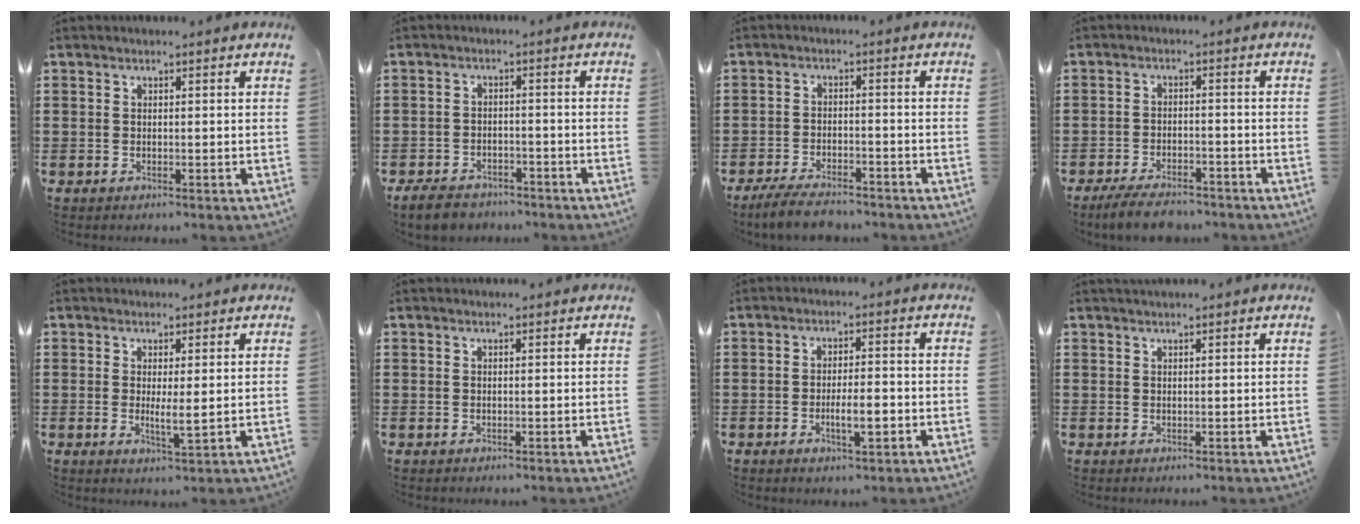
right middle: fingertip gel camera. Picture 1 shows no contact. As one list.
[{"total": 3.7, "force": [-3.4, 1.1, 0.7], "torque": [-0.022, 0.006, -0.073]}, {"total": 4.9, "force": [-4.4, 1.0, 1.9], "torque": [-0.044, -0.001, -0.087]}, {"total": 4.7, "force": [-4.2, 1.0, 1.8], "torque": [-0.035, 0.002, -0.083]}, {"total": 2.4, "force": [0.4, 0.2, 2.3], "torque": [-0.030, -0.010, 0.004]}, {"total": 0.0}, {"total": 4.5, "force": [-1.6, 1.6, 3.9], "torque": [-0.058, 0.003, -0.031]}, {"total": 0.7, "force": [0.7, -0.1, 0.0], "torque": [-0.001, -0.003, 0.015]}]